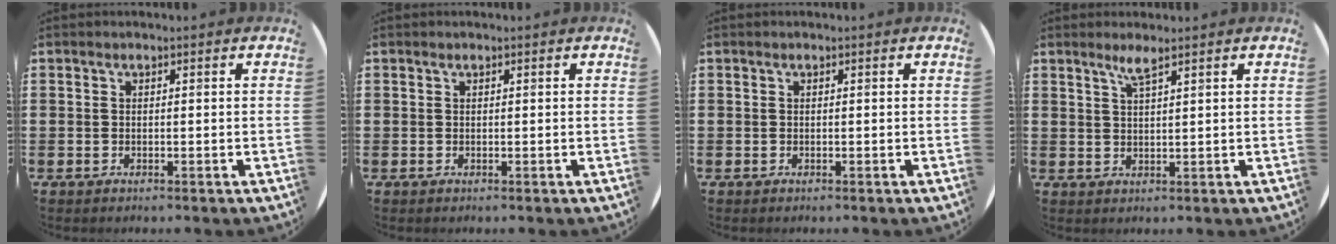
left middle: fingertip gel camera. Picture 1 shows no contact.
{"total": 0.0}
{"total": 0.0}
{"total": 2.4, "force": [1.9, 0.0, 1.4], "torque": [-0.030, 0.001, 0.034]}